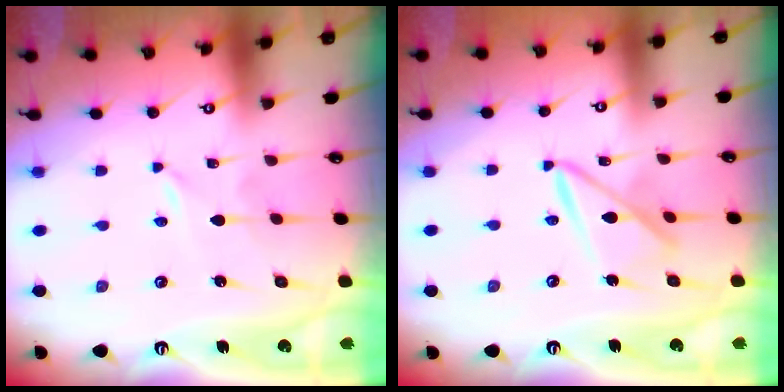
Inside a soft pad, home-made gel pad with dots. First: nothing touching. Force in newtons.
{"total": 10.2, "press": 10.2, "slide": 0.8}